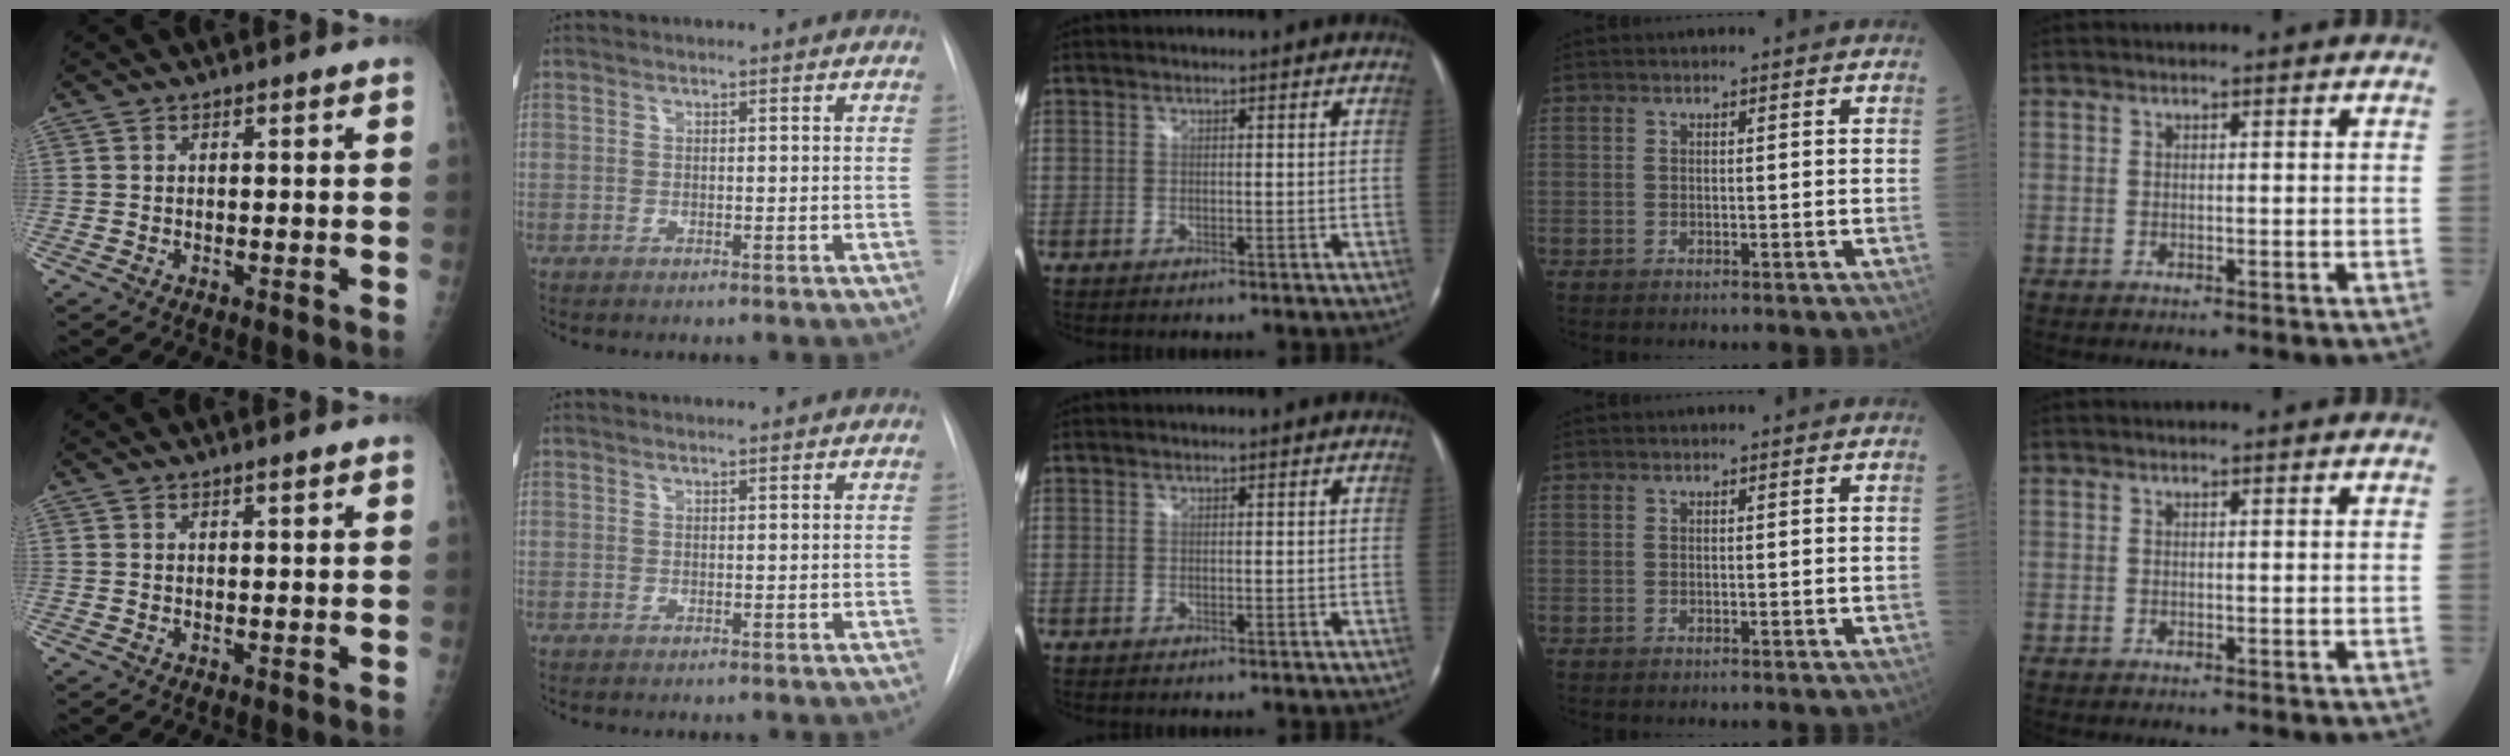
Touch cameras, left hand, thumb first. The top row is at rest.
{"thumb": {"total": 0.7, "force": [0.6, 0.0, 0.4], "torque": [-0.006, -0.004, 0.012]}, "index": {"total": 0.8, "force": [0.8, 0.0, 0.1], "torque": [-0.008, 0.010, 0.015]}}